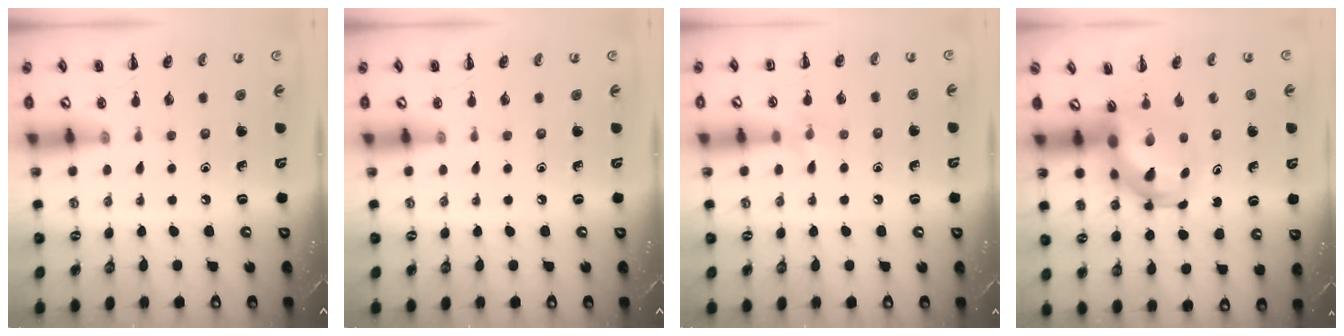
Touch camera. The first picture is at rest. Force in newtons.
{"total": 0.0}
{"total": 6.3, "press": 6.1, "slide": 1.4}
{"total": 6.0, "press": 5.9, "slide": 1.2}